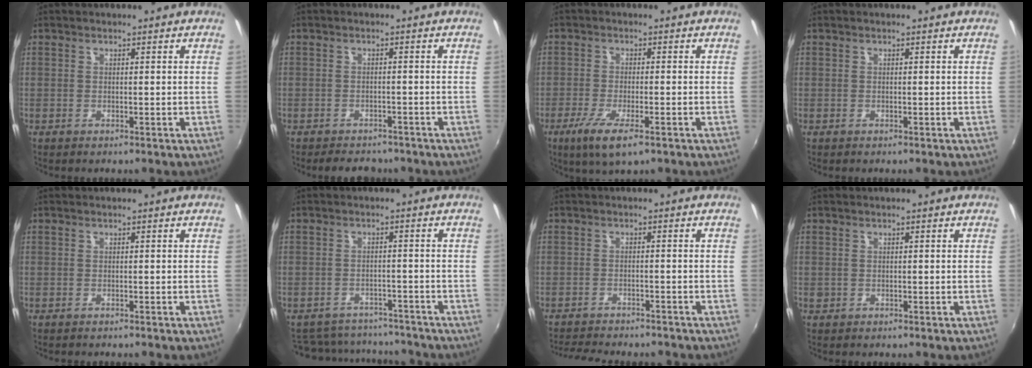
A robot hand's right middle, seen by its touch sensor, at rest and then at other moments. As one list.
[{"total": 6.0, "force": [-5.1, 2.5, 1.9], "torque": [-0.047, -0.008, -0.072]}, {"total": 7.4, "force": [-4.3, 1.6, 5.8], "torque": [-0.130, -0.027, -0.077]}, {"total": 0.0}, {"total": 0.5, "force": [-0.5, 0.2, 0.1], "torque": [-0.002, -0.002, -0.008]}, {"total": 13.9, "force": [-12.2, 5.3, 3.8], "torque": [-0.095, 0.017, -0.164]}, {"total": 9.2, "force": [-8.3, 2.0, 3.3], "torque": [-0.083, -0.015, -0.123]}, {"total": 0.7, "force": [-0.2, 0.6, 0.1], "torque": [-0.001, -0.003, -0.003]}]